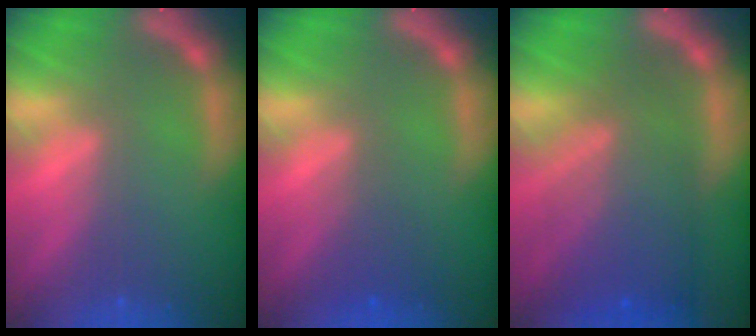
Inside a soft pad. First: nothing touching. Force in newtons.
{"total": 2.0}
{"total": 8.1}